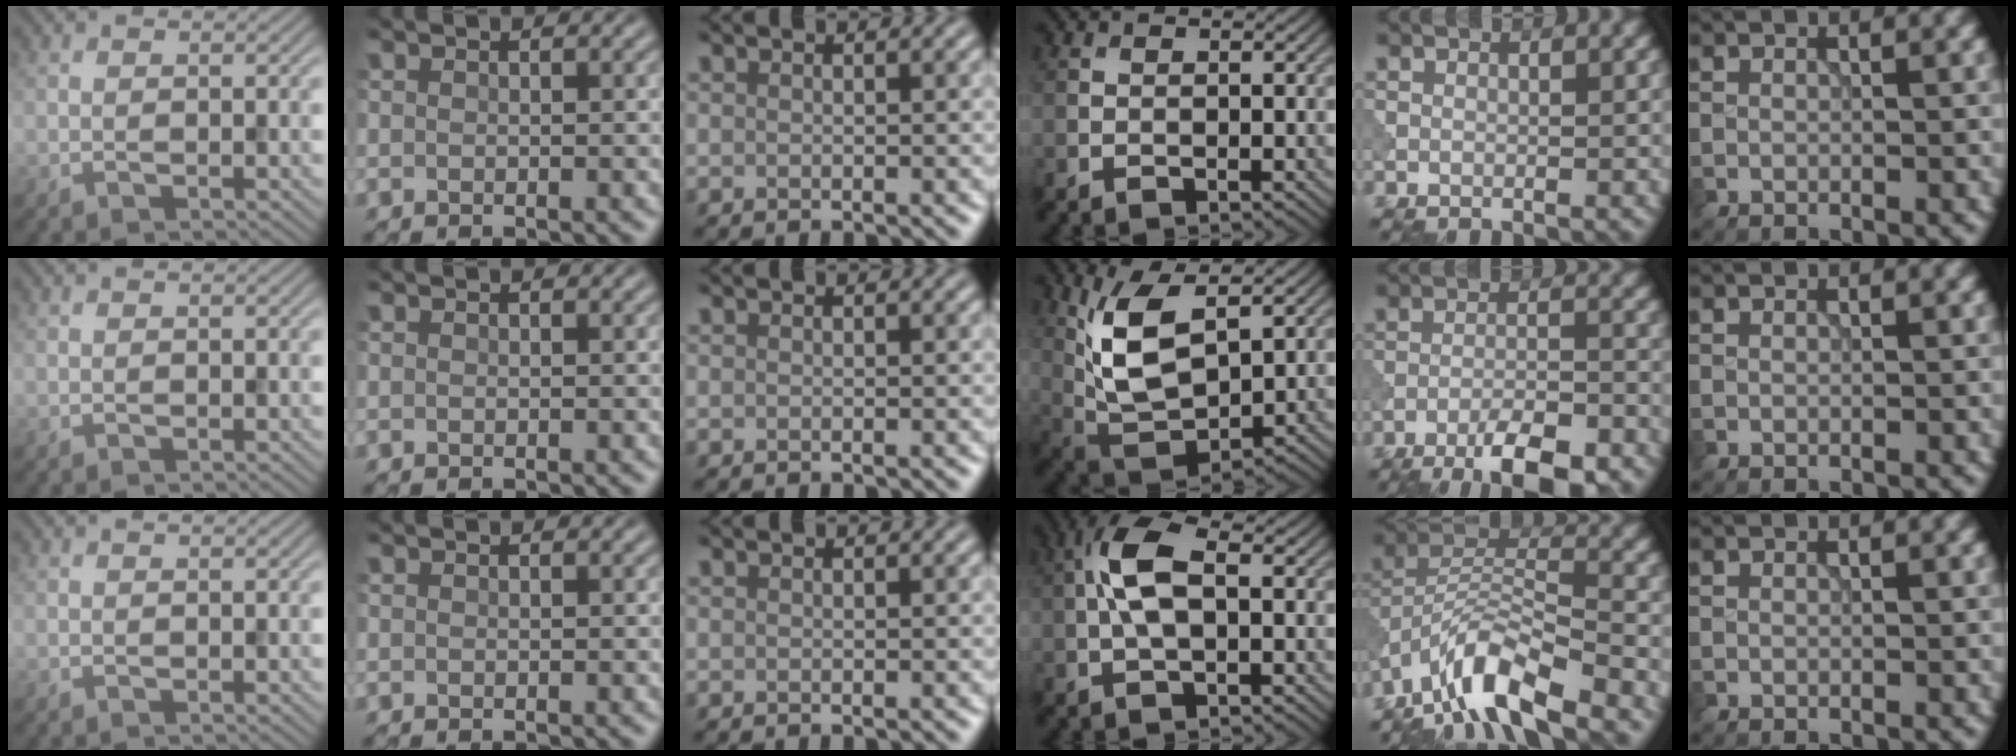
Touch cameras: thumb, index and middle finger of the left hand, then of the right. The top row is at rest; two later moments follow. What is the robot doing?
{"motion": "shake", "object": "bell"}